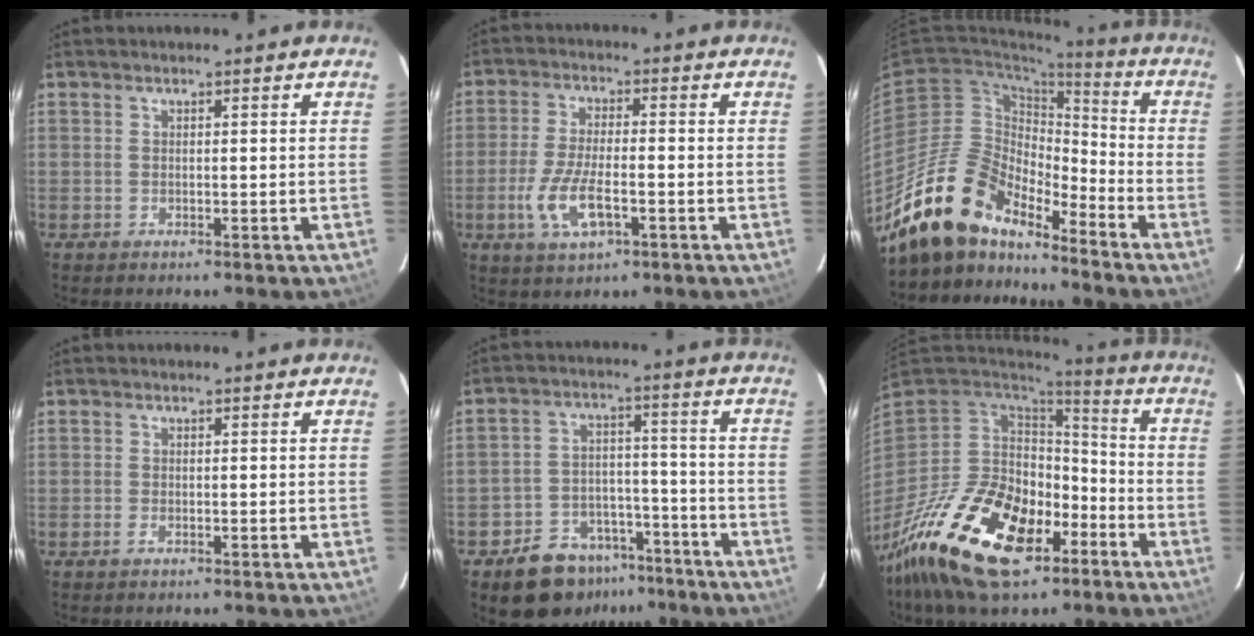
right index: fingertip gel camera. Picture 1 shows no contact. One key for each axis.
{"total": 9.3, "fx": -3.4, "fy": 3.3, "fz": 8.0, "tx": -0.168, "ty": -0.012, "tz": -0.062}
{"total": 16.8, "fx": -14.3, "fy": 6.0, "fz": 6.5, "tx": -0.124, "ty": 0.010, "tz": -0.266}
{"total": 0.9, "fx": -0.4, "fy": 0.3, "fz": 0.8, "tx": -0.017, "ty": -0.001, "tz": -0.007}
{"total": 12.0, "fx": -8.2, "fy": 7.8, "fz": 3.9, "tx": -0.084, "ty": 0.038, "tz": -0.105}
{"total": 24.7, "fx": -13.1, "fy": 12.6, "fz": 16.8, "tx": -0.347, "ty": -0.040, "tz": -0.220}